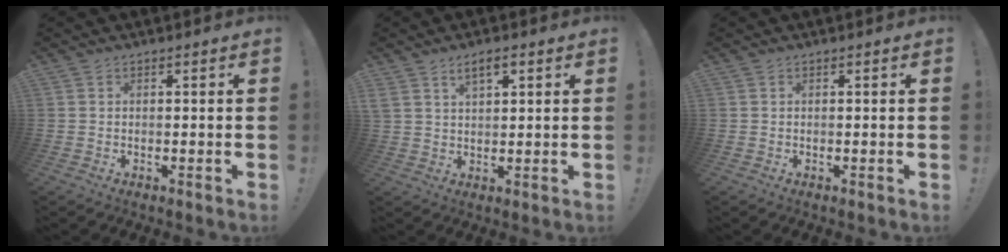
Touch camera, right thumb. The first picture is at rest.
{"total": 4.8, "force": [2.5, 2.3, 3.4], "torque": [-0.062, -0.001, 0.045]}
{"total": 0.0}